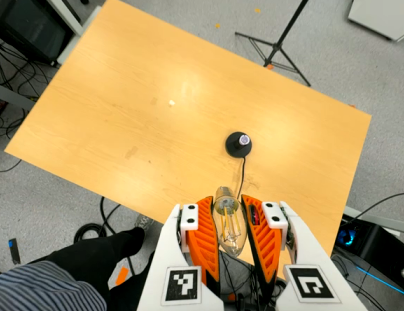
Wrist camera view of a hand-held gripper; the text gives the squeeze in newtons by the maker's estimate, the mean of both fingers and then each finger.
{"total": 23.1, "left": 24.5, "right": 21.7}